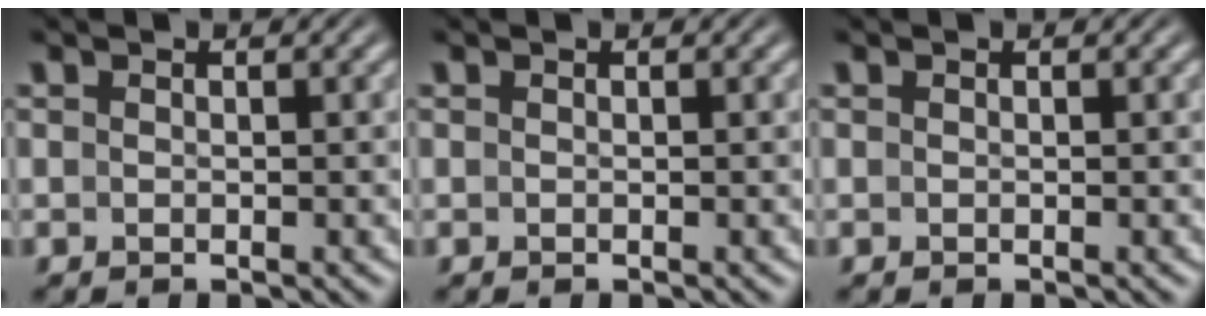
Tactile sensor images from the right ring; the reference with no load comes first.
{"total": 0.0}
{"total": 0.0}